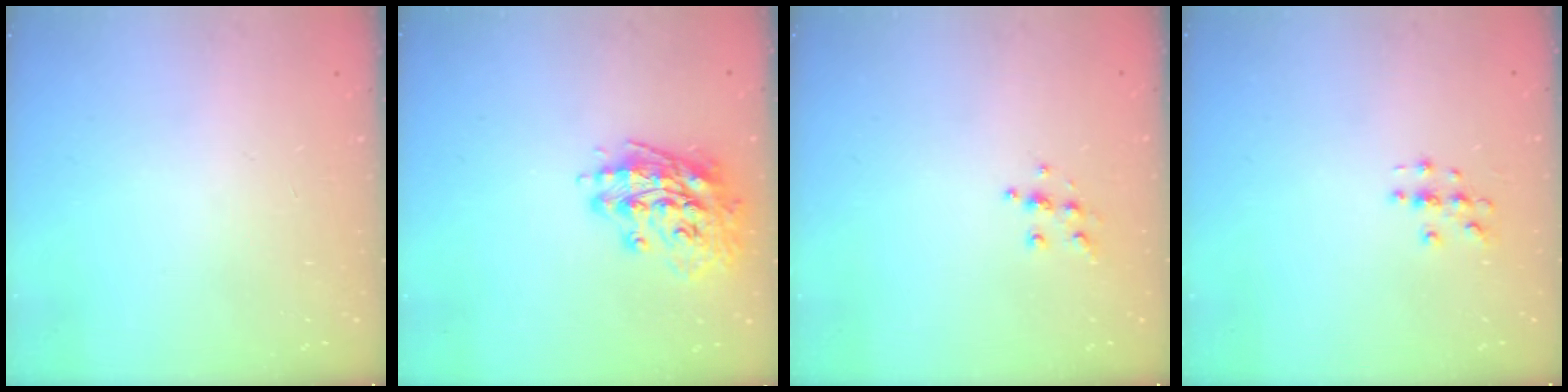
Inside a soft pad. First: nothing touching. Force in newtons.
{"total": 14.8, "press": 14.6, "slide": 2.5}
{"total": 6.4, "press": 6.4, "slide": 0.6}
{"total": 3.4, "press": 3.4, "slide": 0.2}